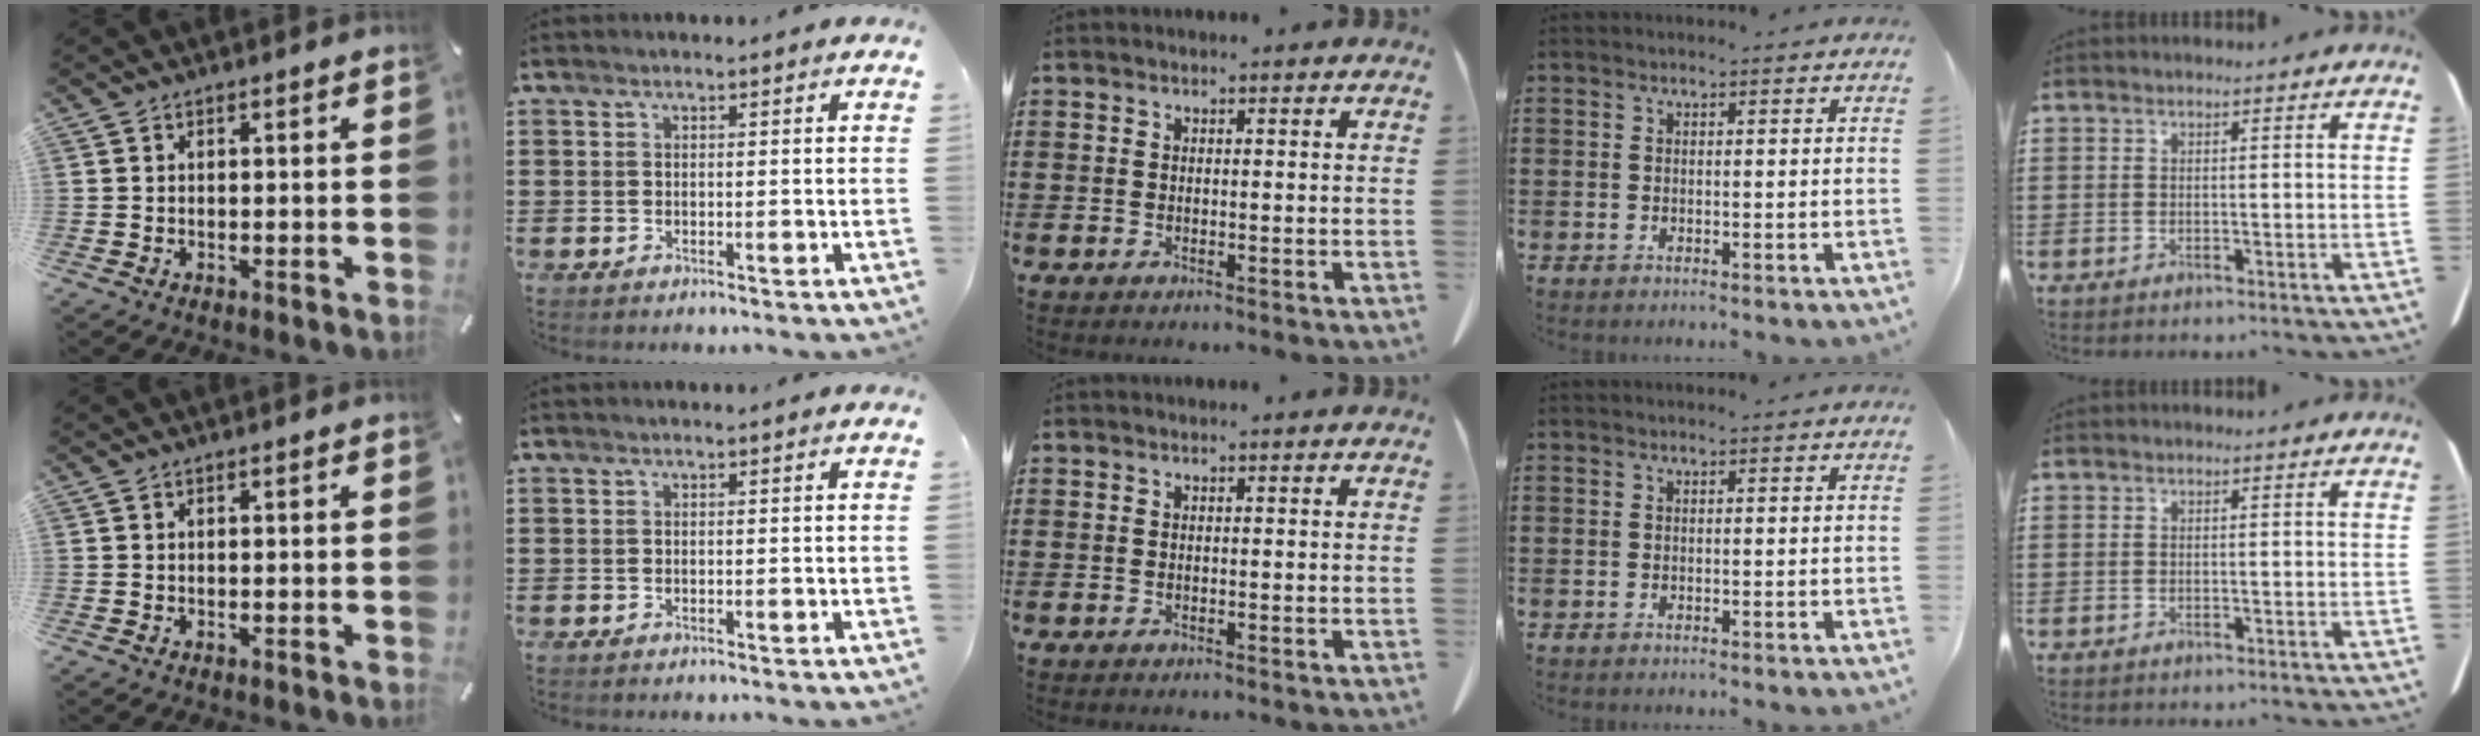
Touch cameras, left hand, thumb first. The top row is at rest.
{}